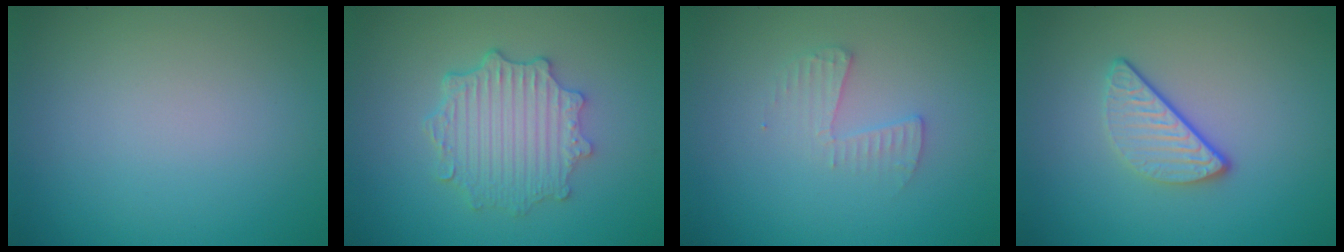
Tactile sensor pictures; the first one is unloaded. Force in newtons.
{"total": 4.7, "press": 3.8, "slide": 2.7}
{"total": 1.6, "press": 1.6, "slide": 0.1}
{"total": 3.0, "press": 2.3, "slide": 1.8}